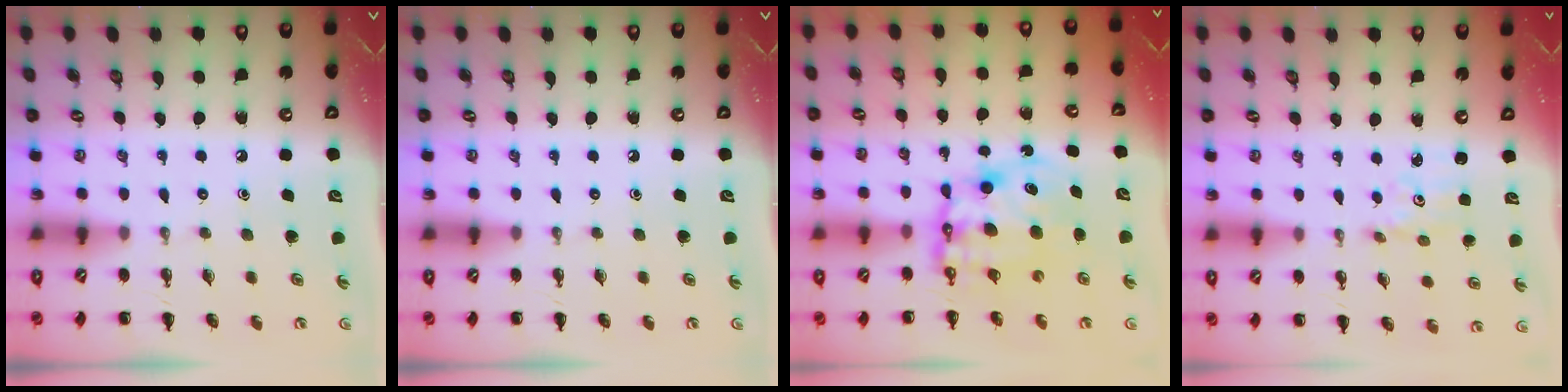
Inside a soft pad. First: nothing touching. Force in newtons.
{"total": 0.0}
{"total": 10.5, "press": 10.1, "slide": 3.0}
{"total": 1.9, "press": 1.9, "slide": 0.5}